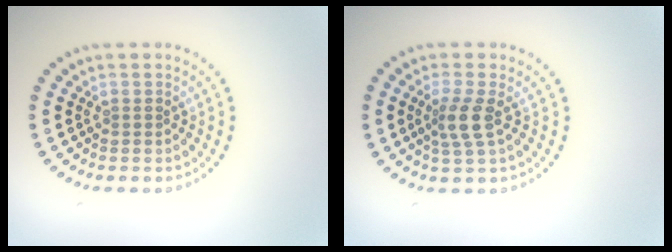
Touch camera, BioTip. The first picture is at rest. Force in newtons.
{"total": 2.6, "press": 2.0, "slide": 1.7}